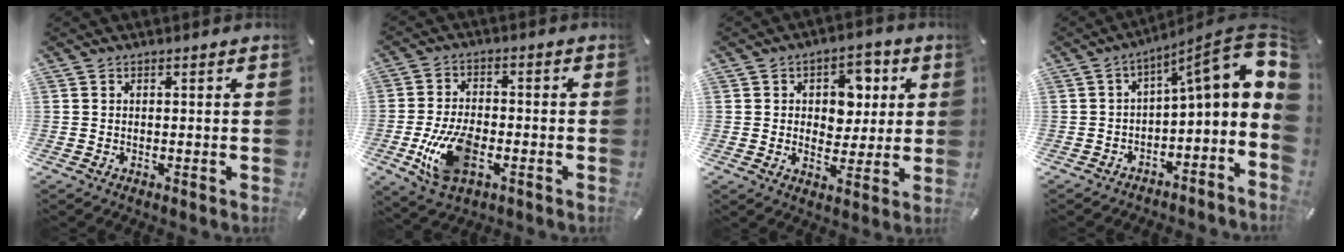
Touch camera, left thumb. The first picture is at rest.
{"total": 11.8, "force": [-3.6, 7.0, 8.8], "torque": [-0.181, 0.001, -0.062]}
{"total": 8.9, "force": [2.2, 7.2, 4.9], "torque": [-0.056, -0.003, 0.033]}
{"total": 12.4, "force": [3.9, 3.7, 11.2], "torque": [-0.145, -0.042, 0.050]}